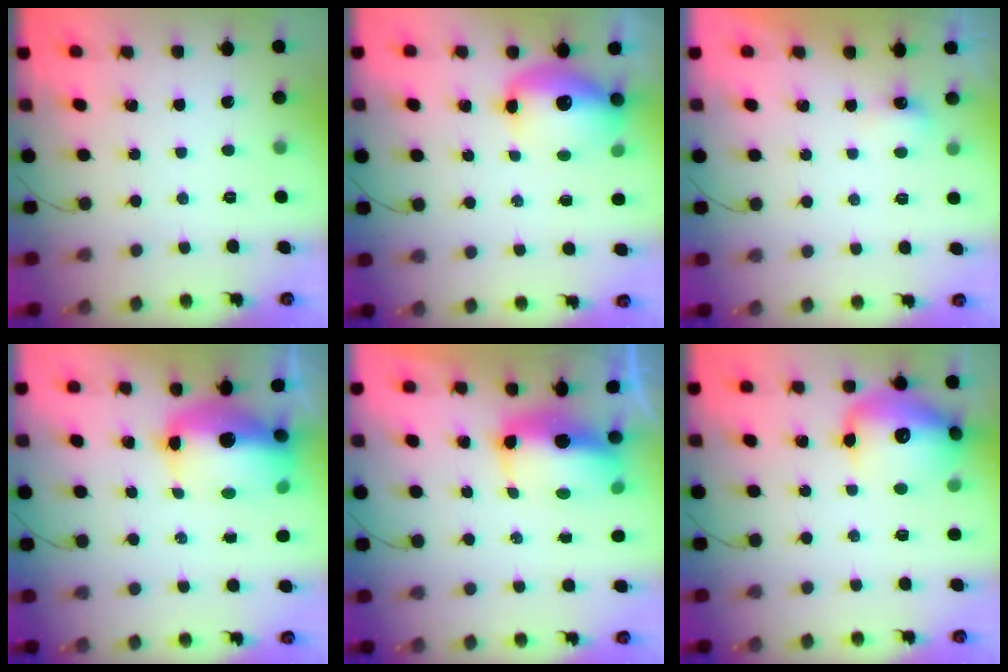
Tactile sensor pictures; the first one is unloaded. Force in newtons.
{"total": 11.7, "press": 11.3, "slide": 2.9}
{"total": 3.3, "press": 3.1, "slide": 1.0}
{"total": 14.6, "press": 13.5, "slide": 5.6}
{"total": 9.1, "press": 9.0, "slide": 0.9}
{"total": 15.6, "press": 15.4, "slide": 2.5}